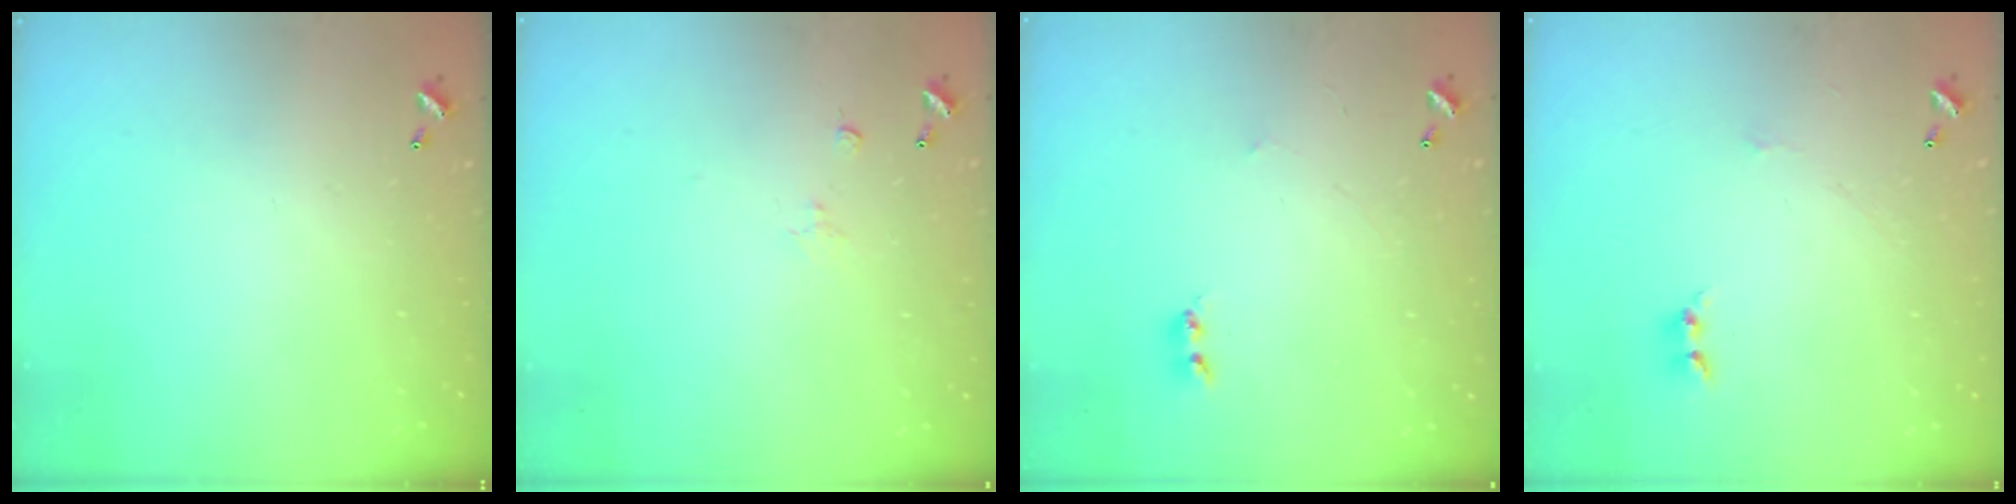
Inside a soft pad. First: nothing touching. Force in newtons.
{"total": 1.1, "press": 0.9, "slide": 0.5}
{"total": 2.2, "press": 2.1, "slide": 0.5}
{"total": 0.9, "press": 0.8, "slide": 0.4}